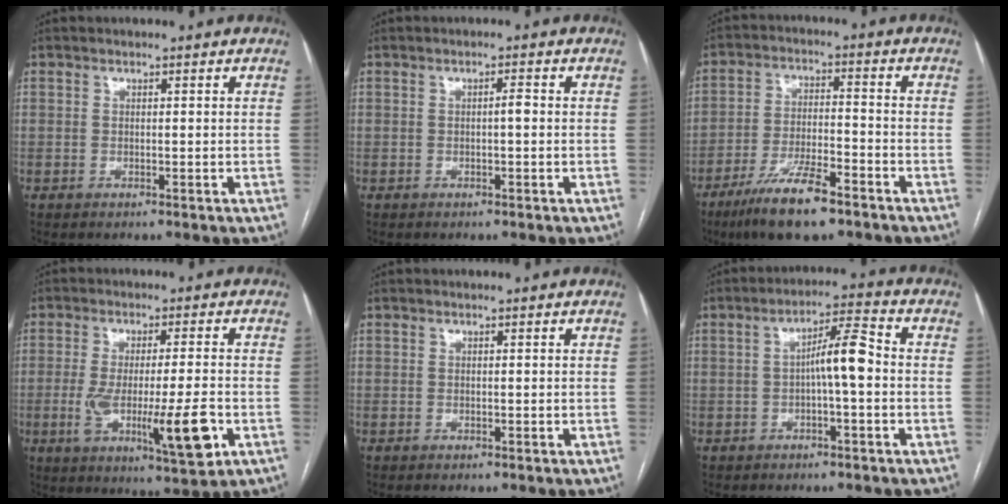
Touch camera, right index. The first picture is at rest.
{"total": 1.2, "force": [-0.2, 0.1, 1.2], "torque": [-0.018, 0.002, -0.002]}
{"total": 11.3, "force": [-7.6, 2.3, 8.1], "torque": [-0.153, -0.016, -0.133]}
{"total": 12.9, "force": [-3.5, 1.6, 12.3], "torque": [-0.210, -0.022, -0.051]}
{"total": 0.0}
{"total": 6.1, "force": [-0.6, 0.6, 6.1], "torque": [-0.100, 0.019, -0.009]}